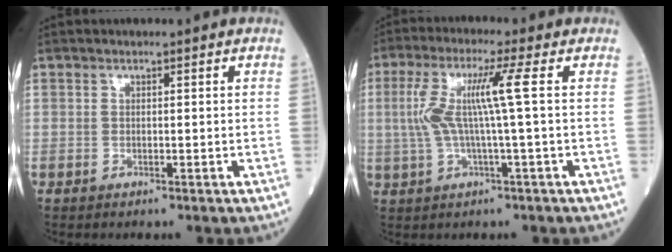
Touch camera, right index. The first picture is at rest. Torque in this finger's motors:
{"motor_torque": [1.56, 0.28, 0.76, 0.21]}